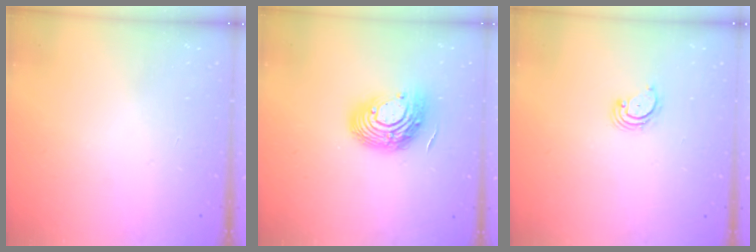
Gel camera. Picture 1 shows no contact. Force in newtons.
{"total": 14.5, "press": 14.5, "slide": 1.0}
{"total": 2.7, "press": 2.7, "slide": 0.3}